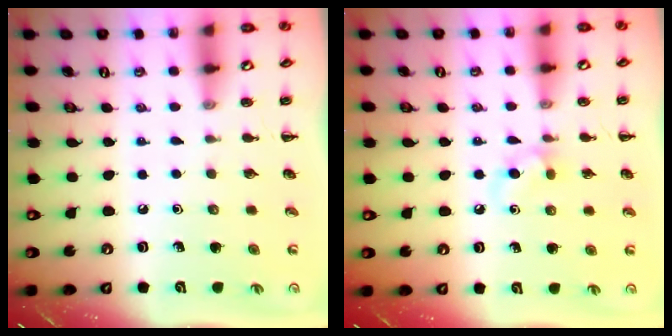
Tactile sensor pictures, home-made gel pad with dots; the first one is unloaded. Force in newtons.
{"total": 4.9, "press": 4.7, "slide": 1.5}